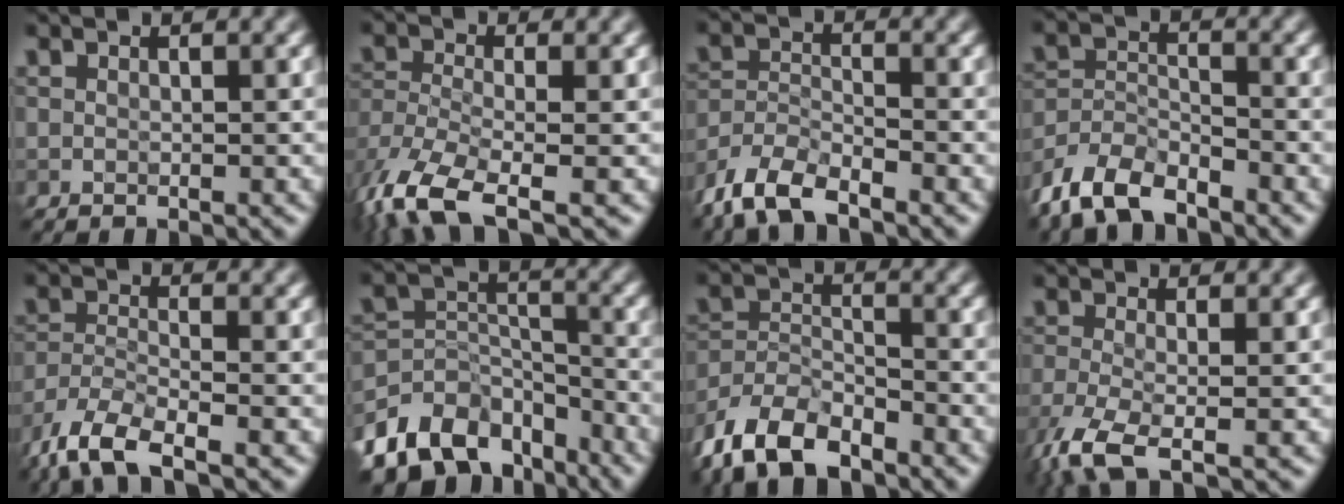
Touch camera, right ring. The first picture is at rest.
{"total": 8.1, "force": [-5.2, 3.0, 5.4], "torque": [-0.123, -0.020, -0.107]}
{"total": 5.7, "force": [-4.6, 1.9, 2.8], "torque": [-0.053, -0.006, -0.096]}
{"total": 6.1, "force": [-5.0, 2.4, 2.6], "torque": [-0.050, -0.006, -0.107]}
{"total": 7.1, "force": [-5.2, 2.3, 4.3], "torque": [-0.083, -0.011, -0.107]}
{"total": 9.3, "force": [-6.6, 5.3, 3.9], "torque": [-0.068, -0.002, -0.124]}
{"total": 7.9, "force": [-5.9, 3.4, 4.0], "torque": [-0.072, -0.003, -0.125]}
{"total": 5.6, "force": [-3.3, 1.7, 4.2], "torque": [-0.094, -0.015, -0.075]}